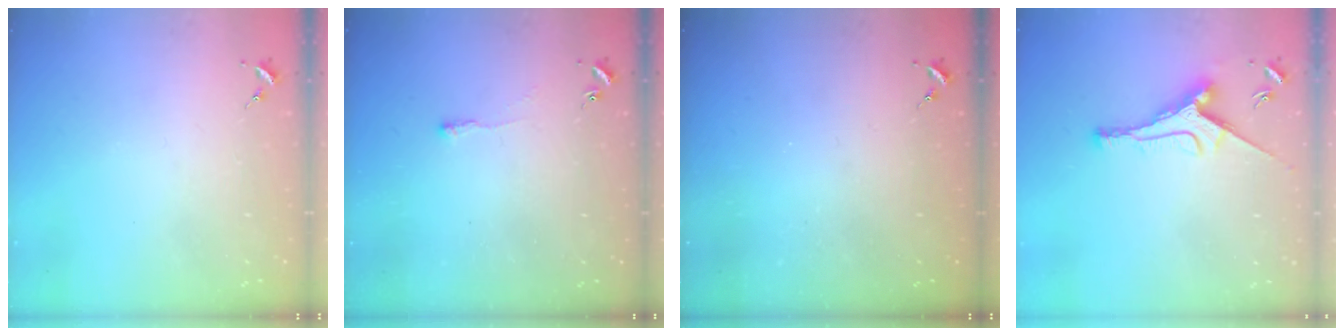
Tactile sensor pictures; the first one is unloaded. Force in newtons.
{"total": 2.5, "press": 2.5, "slide": 0.5}
{"total": 0.0}
{"total": 9.9, "press": 9.9, "slide": 0.5}